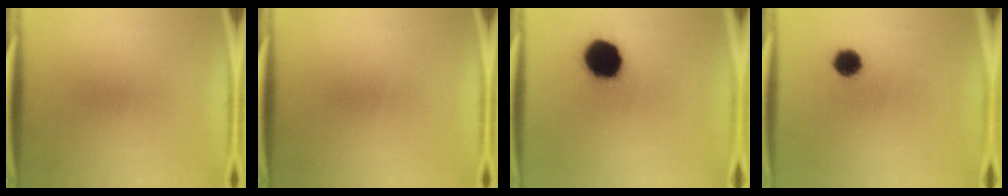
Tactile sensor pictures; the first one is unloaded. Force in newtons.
{"total": 0.0}
{"total": 16.2}
{"total": 5.1}